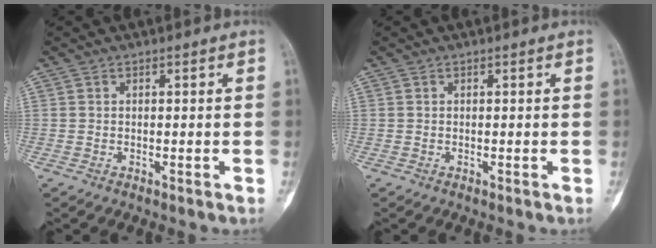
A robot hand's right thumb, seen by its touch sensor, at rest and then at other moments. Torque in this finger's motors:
{"motor_torque": [0.12, -0.21, 0.24, -0.11, -0.01]}